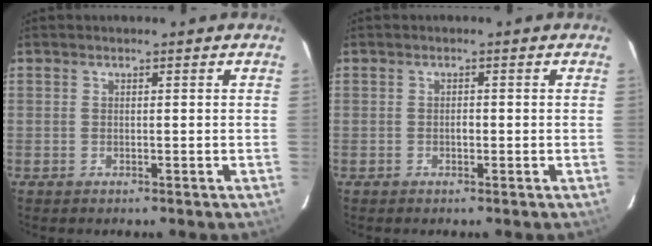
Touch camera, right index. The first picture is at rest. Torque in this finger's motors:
{"motor_torque": [0.11, 0.03, 0.19, 0.03]}